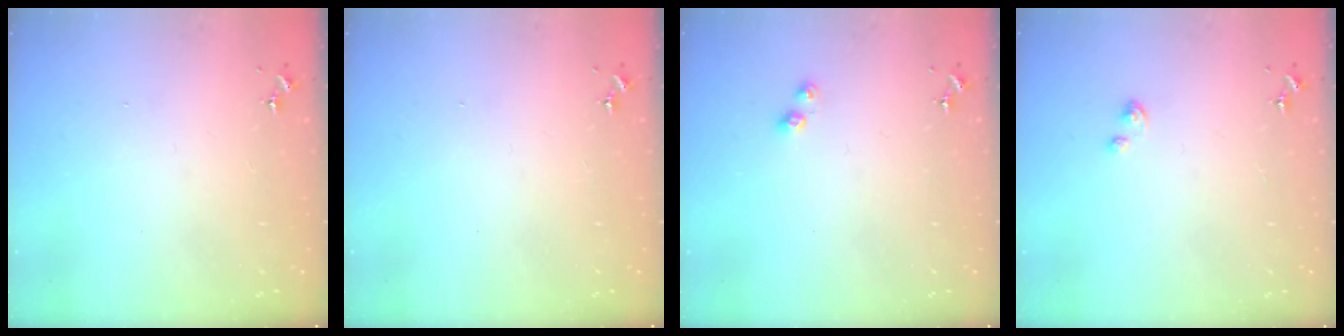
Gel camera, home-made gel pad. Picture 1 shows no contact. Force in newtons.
{"total": 0.0}
{"total": 3.4, "press": 3.3, "slide": 0.5}
{"total": 2.0, "press": 2.0, "slide": 0.4}